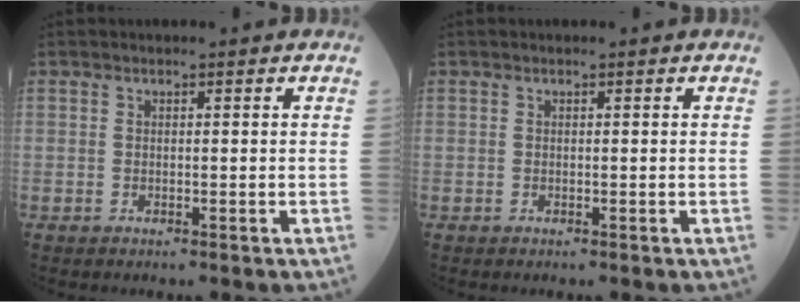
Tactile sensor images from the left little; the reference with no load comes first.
{"total": 0.0}